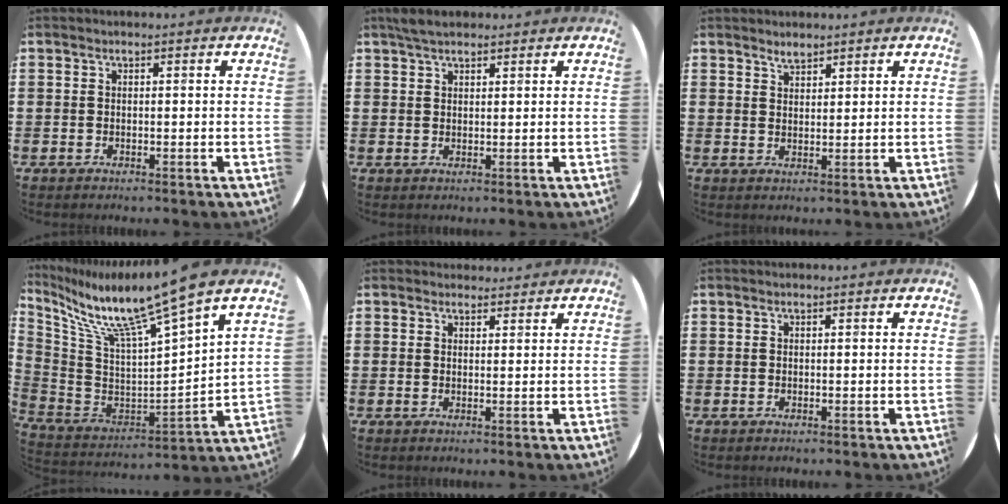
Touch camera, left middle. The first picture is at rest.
{"total": 2.7, "force": [2.3, 1.1, 0.9], "torque": [-0.015, 0.004, 0.043]}
{"total": 2.0, "force": [1.9, 0.6, 0.2], "torque": [-0.005, 0.003, 0.036]}
{"total": 12.4, "force": [9.9, 0.0, 7.5], "torque": [-0.171, -0.081, 0.161]}
{"total": 1.5, "force": [1.4, 0.4, -0.1], "torque": [0.001, 0.003, 0.027]}
{"total": 0.0}